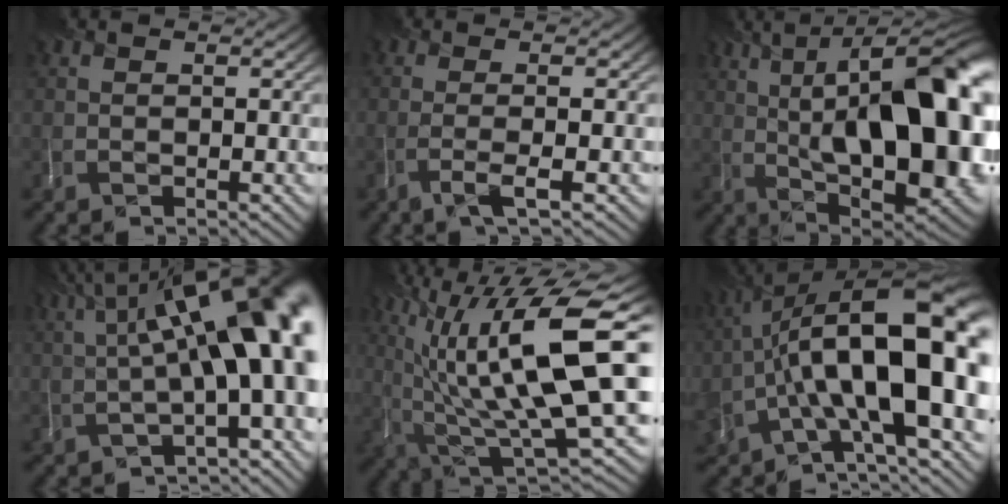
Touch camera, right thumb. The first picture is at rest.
{"total": 3.1, "force": [-1.4, 0.4, 2.8], "torque": [-0.037, 0.011, -0.042]}
{"total": 22.1, "force": [2.0, 9.1, 20.0], "torque": [-0.253, 0.035, 0.028]}
{"total": 15.8, "force": [1.8, 5.3, 14.8], "torque": [-0.201, 0.020, 0.041]}
{"total": 18.6, "force": [4.6, 4.8, 17.3], "torque": [-0.306, 0.013, 0.100]}
{"total": 20.3, "force": [-1.8, 8.9, 18.2], "torque": [-0.301, 0.014, -0.028]}